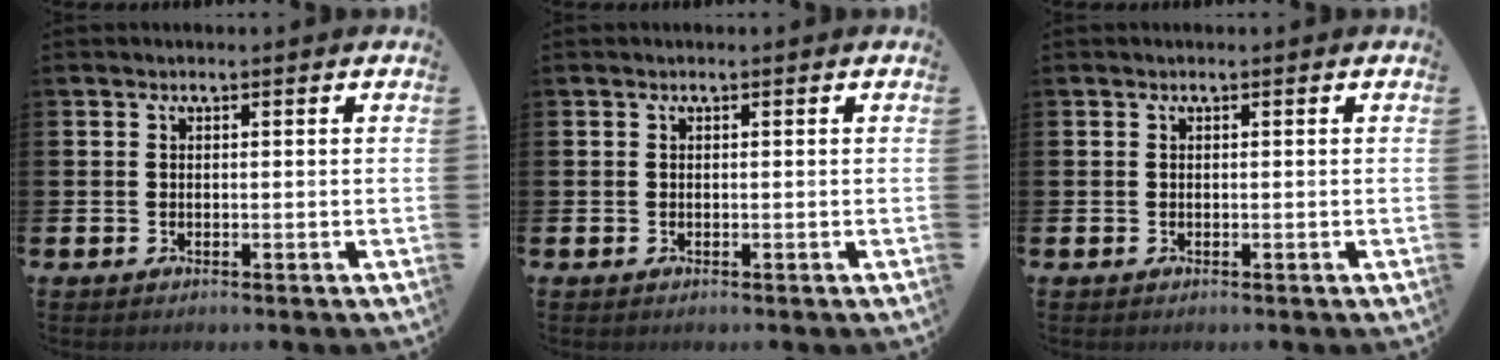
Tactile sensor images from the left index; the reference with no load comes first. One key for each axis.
{"total": 0.0}
{"total": 0.0}